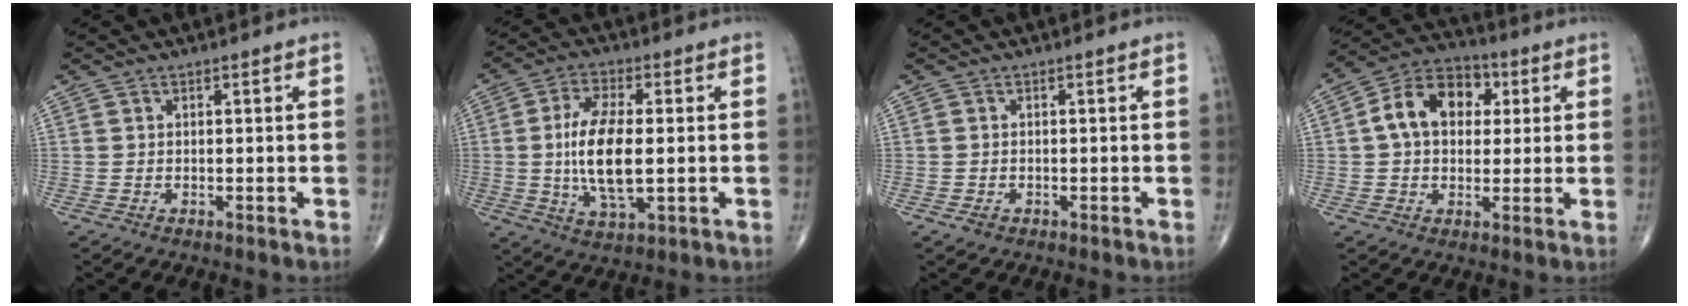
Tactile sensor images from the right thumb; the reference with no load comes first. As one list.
[{"total": 12.7, "force": [-0.7, 5.0, 11.6], "torque": [-0.238, 0.012, -0.016]}, {"total": 1.2, "force": [-0.7, 0.9, 0.5], "torque": [-0.007, 0.003, -0.009]}, {"total": 12.7, "force": [2.6, 9.0, 8.6], "torque": [-0.116, 0.020, 0.032]}]